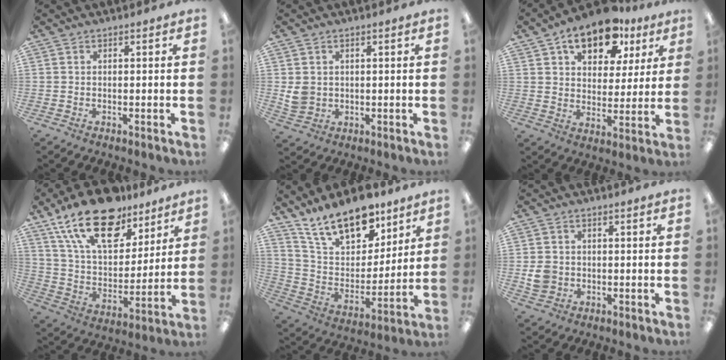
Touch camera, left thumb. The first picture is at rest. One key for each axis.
{"total": 4.1, "fx": 1.1, "fy": 3.6, "fz": 1.7, "tx": -0.027, "ty": 0.003, "tz": 0.024}
{"total": 14.3, "fx": 9.1, "fy": 7.9, "fz": 7.8, "tx": -0.116, "ty": -0.035, "tz": 0.160}
{"total": 21.9, "fx": 14.6, "fy": 10.7, "fz": 12.3, "tx": -0.227, "ty": -0.078, "tz": 0.260}
{"total": 18.4, "fx": 13.3, "fy": 8.7, "fz": 9.2, "tx": -0.169, "ty": -0.072, "tz": 0.240}
{"total": 4.5, "fx": -0.4, "fy": 4.0, "fz": 2.0, "tx": -0.033, "ty": 0.004, "tz": -0.007}